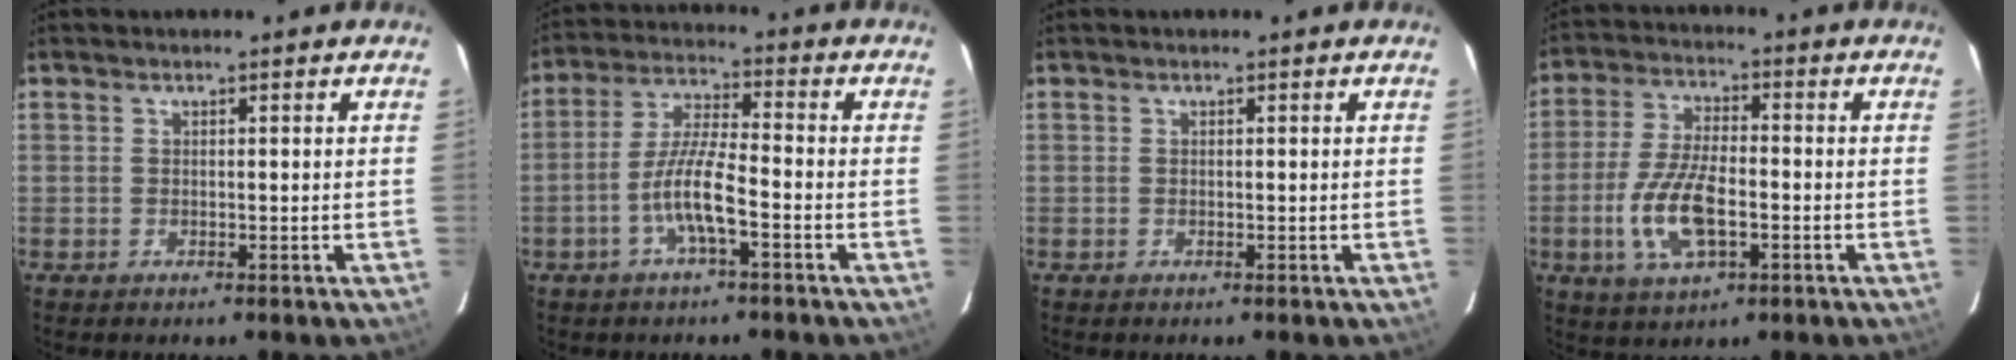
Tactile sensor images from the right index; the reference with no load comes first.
{"total": 7.7, "force": [-3.3, 0.8, 6.8], "torque": [-0.144, 0.005, -0.063]}
{"total": 0.0}
{"total": 11.7, "force": [-3.3, 5.0, 10.1], "torque": [-0.213, -0.003, -0.059]}